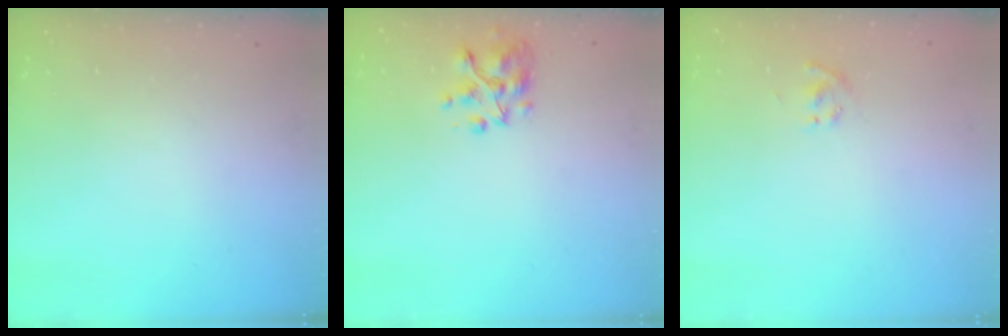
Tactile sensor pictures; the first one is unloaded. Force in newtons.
{"total": 5.8, "press": 5.7, "slide": 0.7}
{"total": 2.0, "press": 1.7, "slide": 0.9}